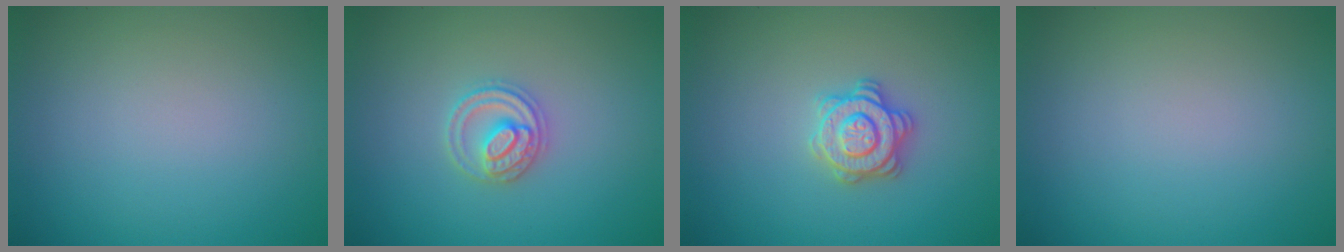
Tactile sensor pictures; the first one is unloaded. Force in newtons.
{"total": 2.8, "press": 2.8, "slide": 0.3}
{"total": 2.8, "press": 2.8, "slide": 0.2}
{"total": 0.0}